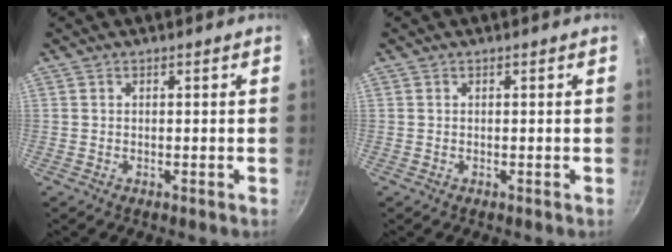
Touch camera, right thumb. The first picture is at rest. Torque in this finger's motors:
{"motor_torque": [0.00, 0.00, 0.00, 0.00, 0.00]}